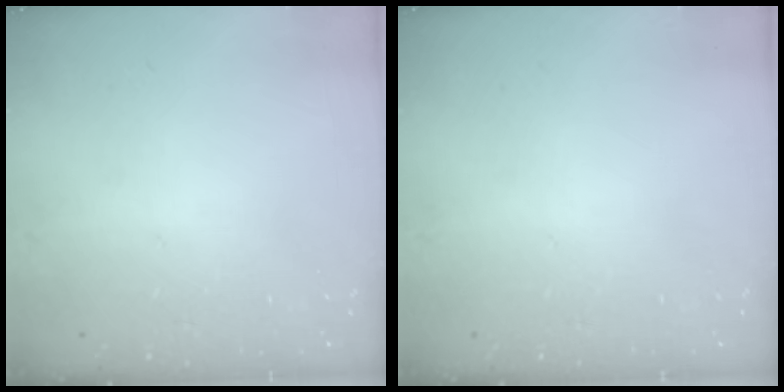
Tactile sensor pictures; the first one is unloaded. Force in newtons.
{"total": 0.0}